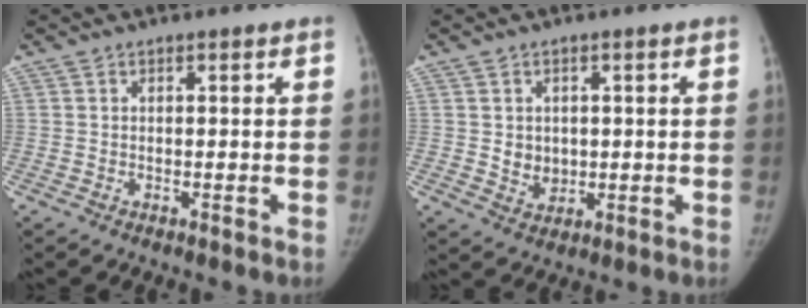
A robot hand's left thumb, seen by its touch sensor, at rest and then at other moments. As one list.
[{"total": 4.3, "force": [0.4, 3.7, 2.3], "torque": [-0.019, -0.006, 0.017]}]